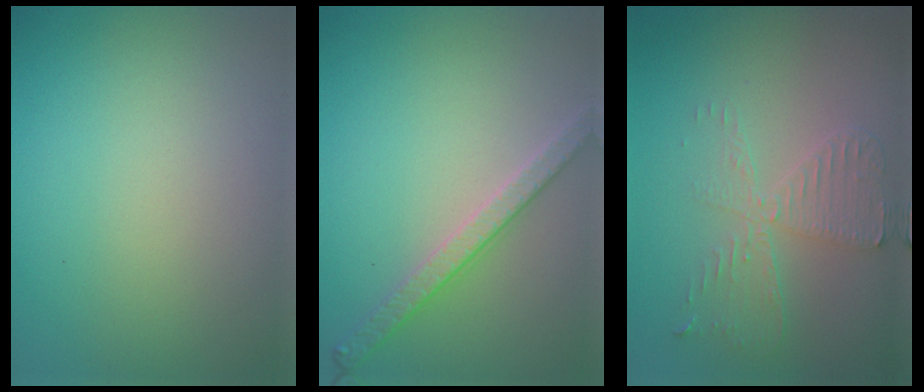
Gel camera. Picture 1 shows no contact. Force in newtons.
{"total": 2.8, "press": 2.7, "slide": 0.8}
{"total": 3.7, "press": 3.2, "slide": 1.9}